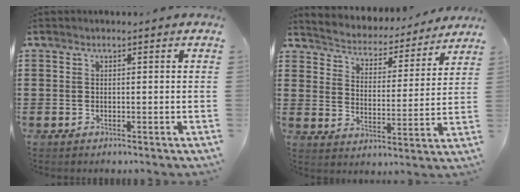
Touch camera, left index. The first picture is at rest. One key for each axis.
{"total": 3.7, "fx": 3.7, "fy": 0.3, "fz": -0.2, "tx": -0.022, "ty": -0.037, "tz": 0.054}